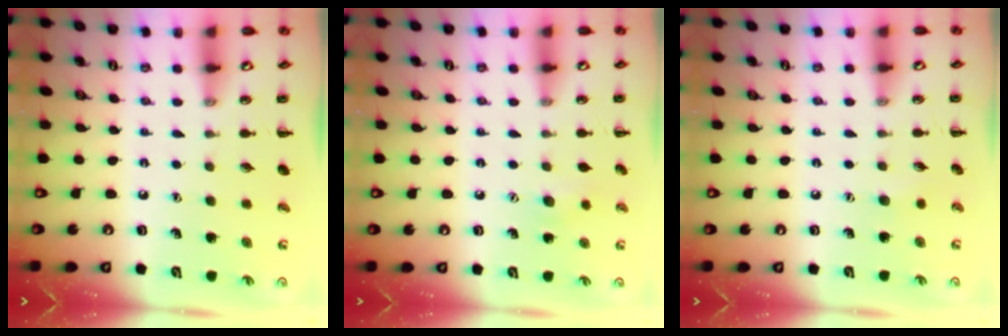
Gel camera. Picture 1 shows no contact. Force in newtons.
{"total": 6.3, "press": 6.1, "slide": 1.4}
{"total": 3.8, "press": 3.7, "slide": 0.9}